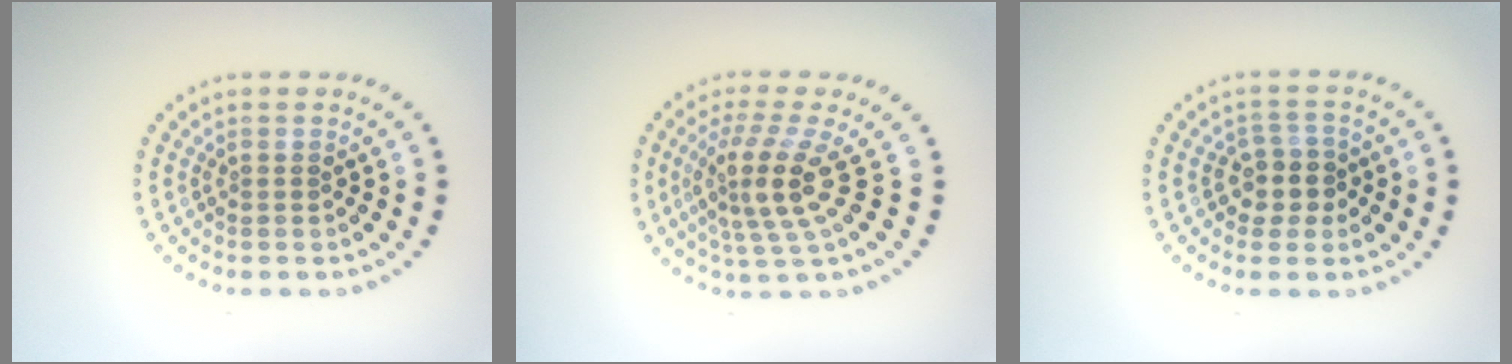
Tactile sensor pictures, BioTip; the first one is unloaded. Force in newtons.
{"total": 4.3, "press": 3.1, "slide": 3.0}
{"total": 2.6, "press": 2.3, "slide": 1.3}